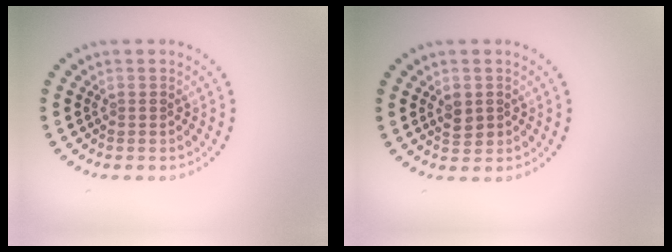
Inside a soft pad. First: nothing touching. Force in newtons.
{"total": 1.7, "press": 1.7, "slide": 0.1}